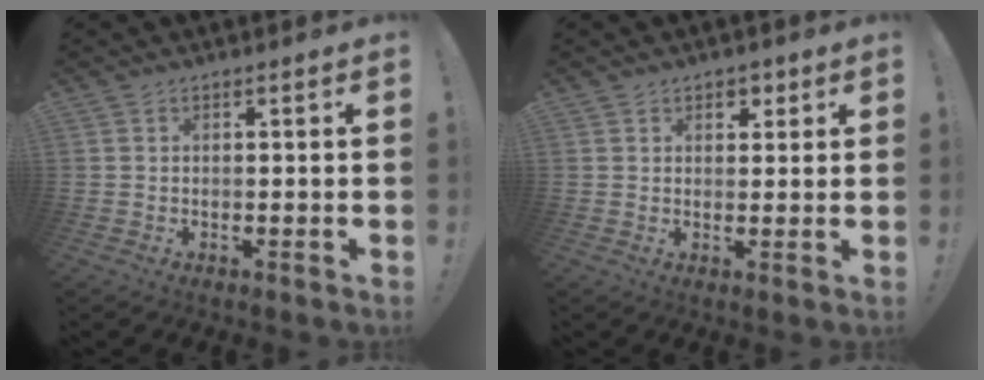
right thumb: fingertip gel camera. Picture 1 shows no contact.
{"total": 3.4, "force": [1.7, 2.5, 1.4], "torque": [-0.004, -0.007, 0.026]}